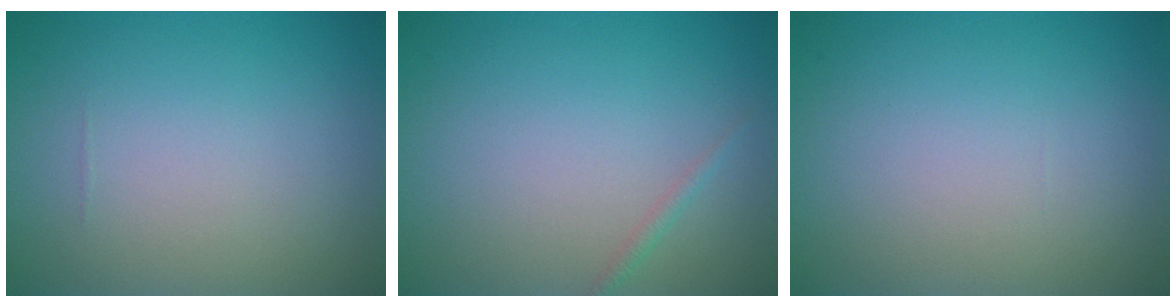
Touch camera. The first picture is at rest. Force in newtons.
{"total": 0.7, "press": 0.7, "slide": 0.0}
{"total": 0.0}